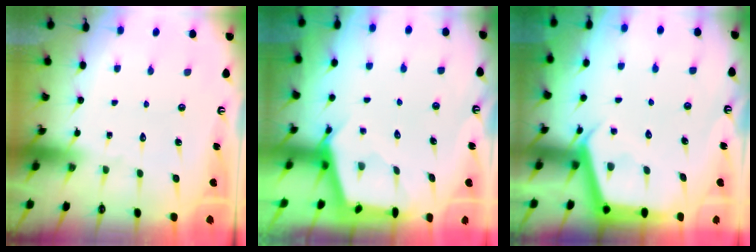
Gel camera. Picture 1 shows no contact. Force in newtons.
{"total": 2.6, "press": 2.5, "slide": 0.3}
{"total": 3.8, "press": 3.8, "slide": 0.3}